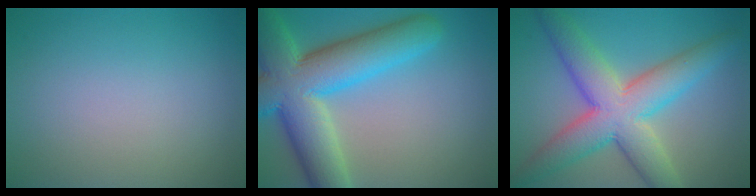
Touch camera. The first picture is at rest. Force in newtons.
{"total": 11.7, "press": 11.6, "slide": 0.5}
{"total": 9.0, "press": 9.0, "slide": 0.3}